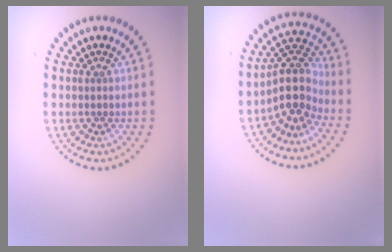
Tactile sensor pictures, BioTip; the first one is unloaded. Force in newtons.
{"total": 4.4, "press": 3.4, "slide": 2.8}